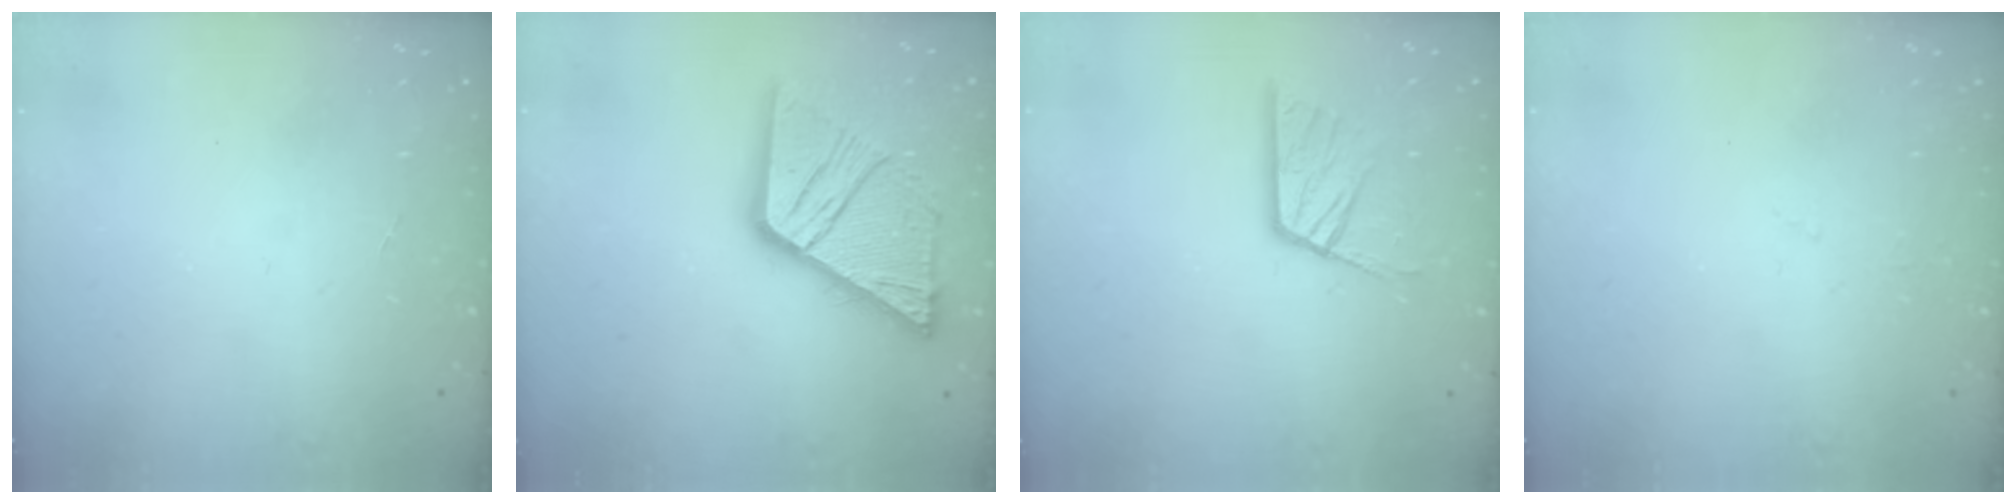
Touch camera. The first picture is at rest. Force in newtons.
{"total": 20.6, "press": 20.5, "slide": 2.3}
{"total": 11.6, "press": 11.5, "slide": 0.8}
{"total": 3.1, "press": 3.1, "slide": 0.4}